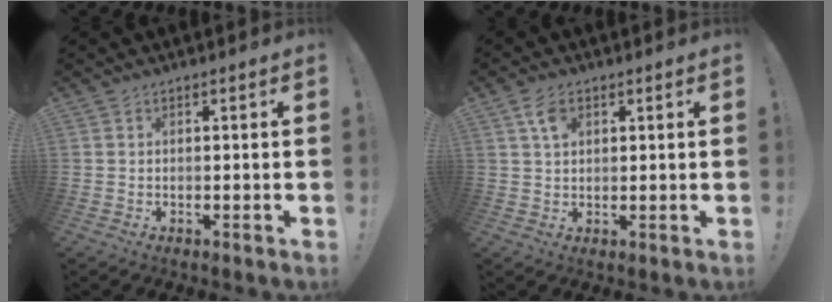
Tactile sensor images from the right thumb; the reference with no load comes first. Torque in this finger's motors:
{"motor_torque": [-0.02, 0.12, 0.03, -0.05, 0.00]}